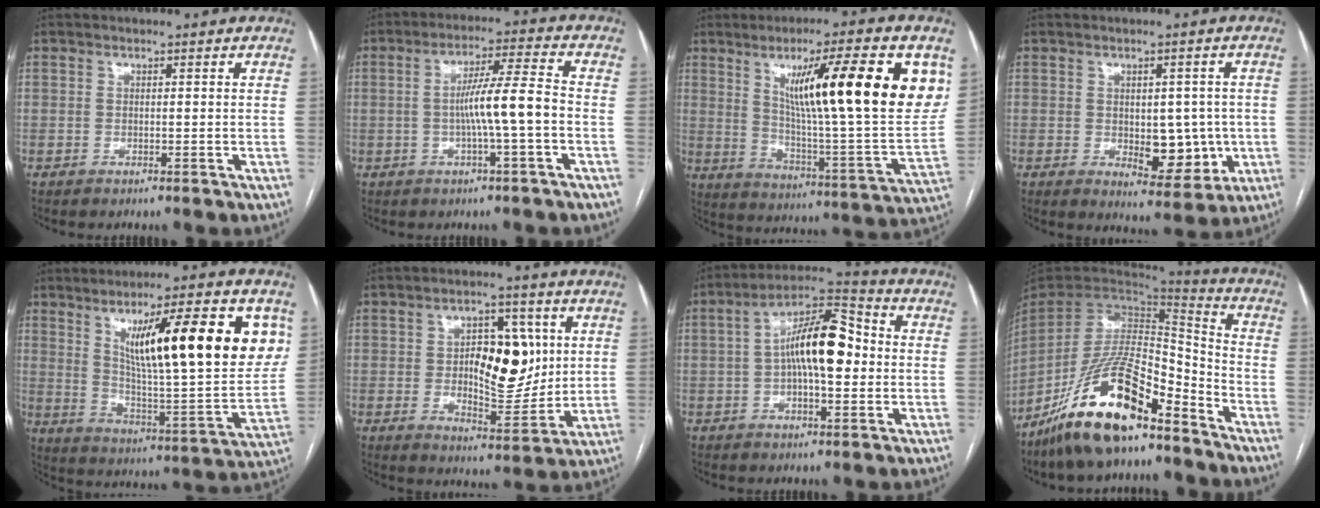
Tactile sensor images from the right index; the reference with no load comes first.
{"total": 8.1, "force": [-1.4, -0.4, 7.9], "torque": [-0.138, 0.015, -0.023]}
{"total": 24.5, "force": [9.2, 2.1, 22.6], "torque": [-0.322, -0.004, 0.135]}
{"total": 8.0, "force": [-0.8, 4.4, 6.6], "torque": [-0.072, 0.003, 0.002]}
{"total": 23.0, "force": [8.4, 3.3, 21.1], "torque": [-0.311, 0.002, 0.129]}
{"total": 12.0, "force": [1.7, 5.4, 10.6], "torque": [-0.158, 0.012, 0.036]}
{"total": 12.5, "force": [0.2, 4.0, 11.8], "torque": [-0.212, 0.033, -0.003]}
{"total": 19.5, "force": [-13.6, 5.2, 13.0], "torque": [-0.269, -0.008, -0.249]}